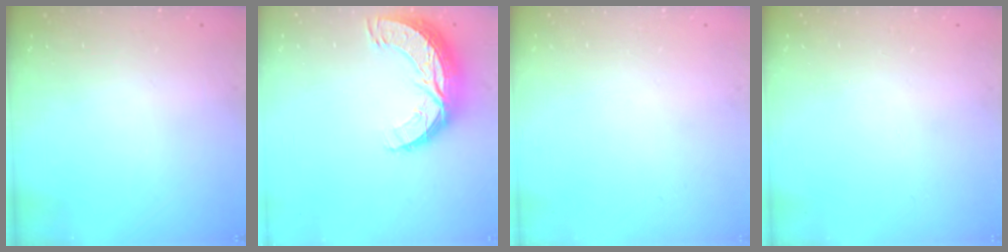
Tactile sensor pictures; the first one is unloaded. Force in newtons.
{"total": 12.7, "press": 12.6, "slide": 0.9}
{"total": 0.0}
{"total": 0.0}